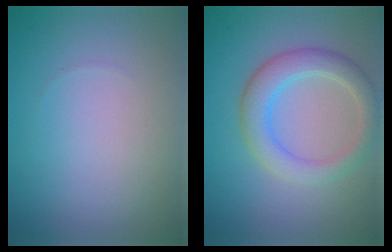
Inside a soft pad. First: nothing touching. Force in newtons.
{"total": 4.1, "press": 4.0, "slide": 0.4}